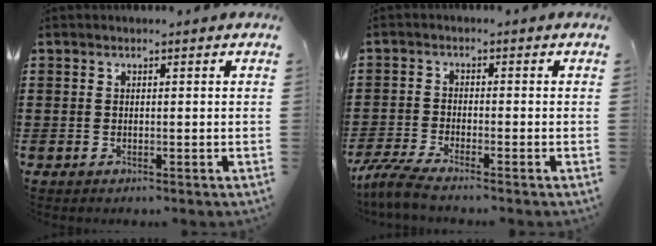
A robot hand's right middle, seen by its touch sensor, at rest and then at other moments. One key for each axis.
{"total": 3.5, "fx": -3.1, "fy": -0.1, "fz": 1.7, "tx": -0.059, "ty": -0.016, "tz": -0.069}